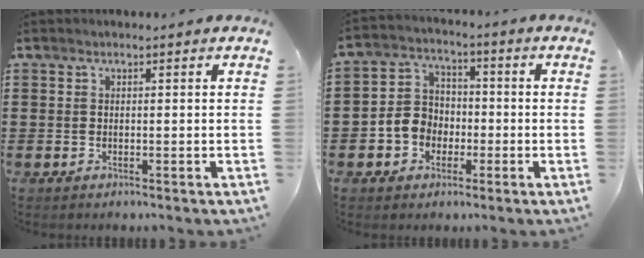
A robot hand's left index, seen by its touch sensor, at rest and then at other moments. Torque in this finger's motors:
{"motor_torque": [0.31, 0.15, 0.23, 0.07]}